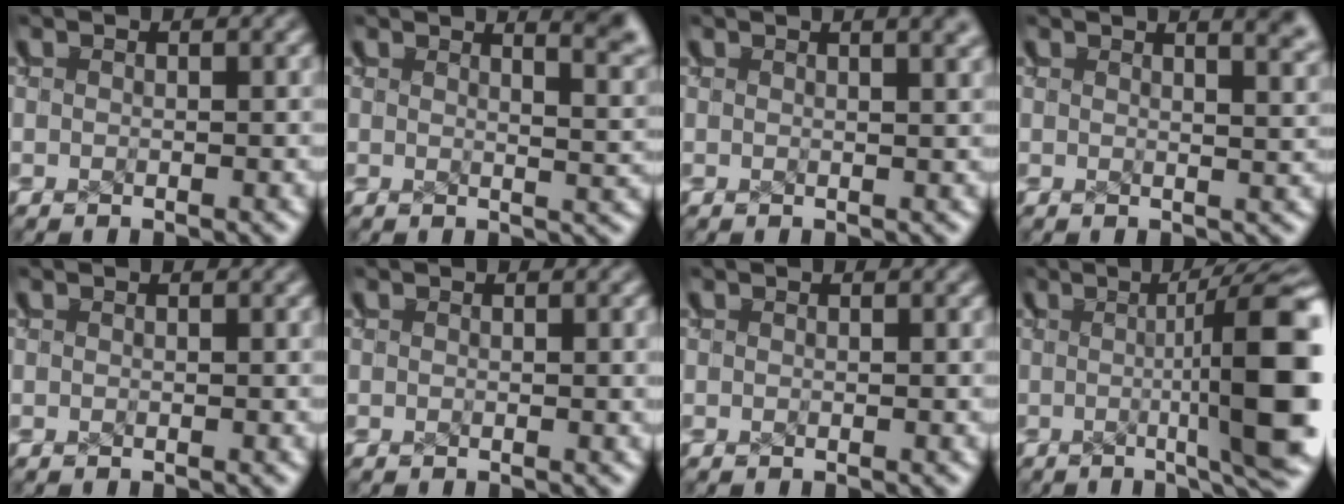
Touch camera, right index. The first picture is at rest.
{"total": 6.0, "force": [3.9, 2.2, 4.1], "torque": [-0.035, 0.014, 0.048]}
{"total": 1.5, "force": [1.2, -0.2, 0.9], "torque": [-0.013, 0.000, 0.021]}
{"total": 4.3, "force": [3.1, 1.2, 2.8], "torque": [-0.028, 0.010, 0.041]}
{"total": 0.0}
{"total": 0.0}
{"total": 0.0}
{"total": 11.0, "force": [-2.9, 1.8, 10.4], "torque": [-0.081, 0.020, -0.044]}